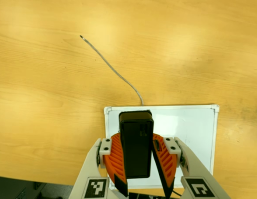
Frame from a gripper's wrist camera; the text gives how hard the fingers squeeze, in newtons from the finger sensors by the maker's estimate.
{"total": 9.7, "left": 9.8, "right": 9.7}